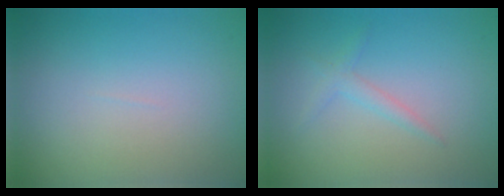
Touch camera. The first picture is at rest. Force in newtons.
{"total": 1.3, "press": 1.3, "slide": 0.1}